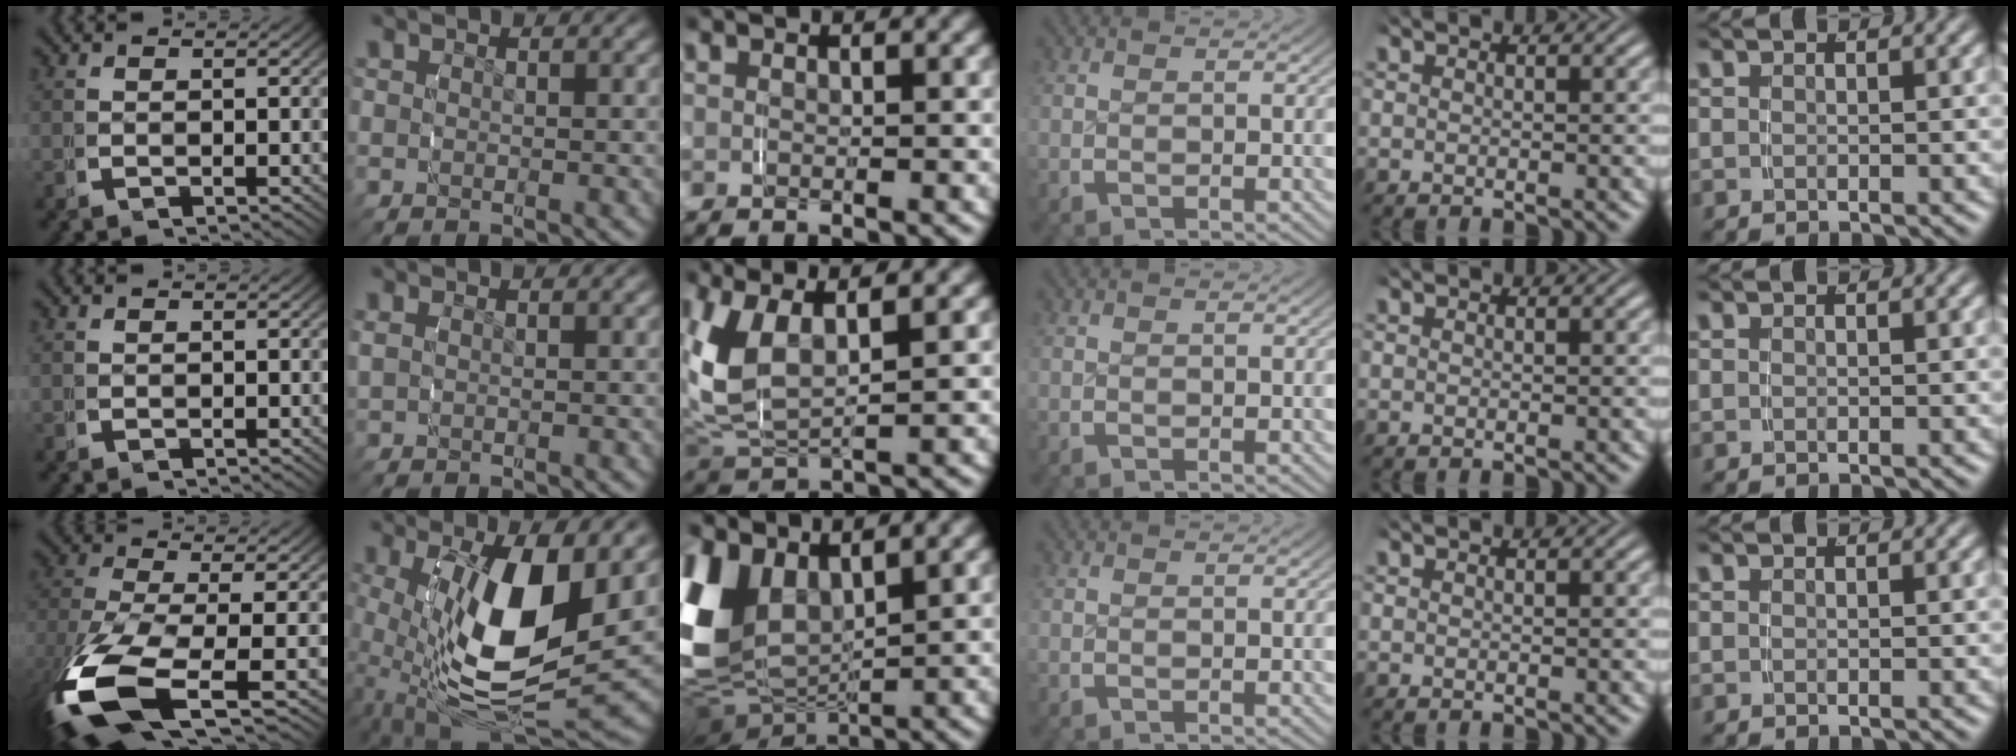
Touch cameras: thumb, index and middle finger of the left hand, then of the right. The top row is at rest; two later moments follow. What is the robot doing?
{"motion": "grasp_and_lifting", "object": "fork"}